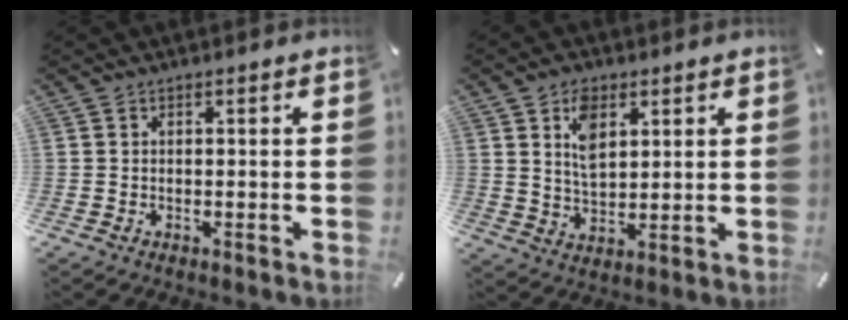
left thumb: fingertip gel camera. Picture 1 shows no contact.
{"total": 7.6, "force": [3.3, 5.0, 4.6], "torque": [-0.080, 0.000, 0.060]}